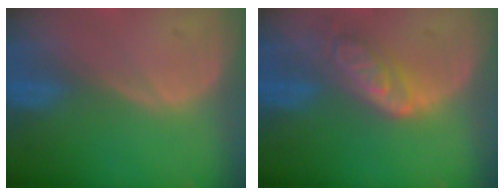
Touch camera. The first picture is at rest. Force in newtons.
{"total": 6.2, "press": 5.5, "slide": 3.0}